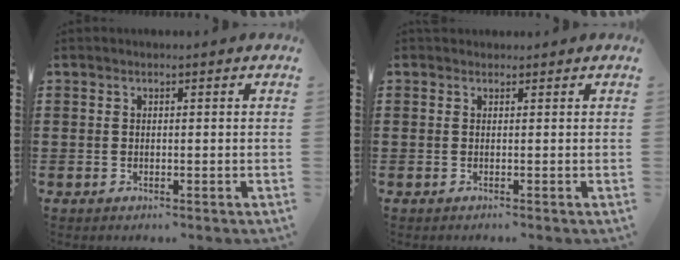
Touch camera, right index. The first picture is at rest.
{"total": 0.6, "force": [0.4, 0.4, -0.1], "torque": [0.001, 0.003, 0.007]}